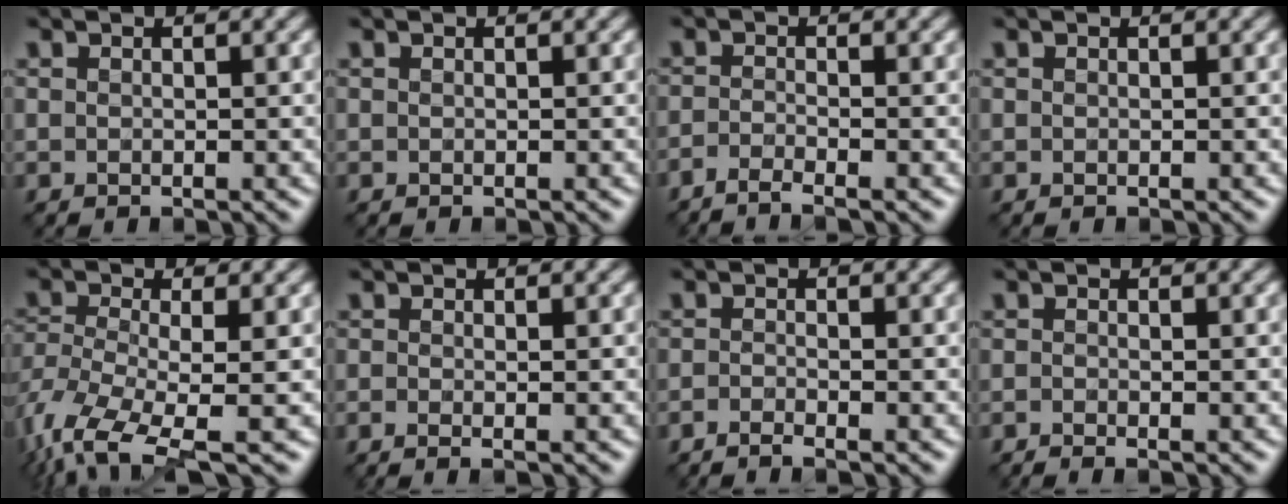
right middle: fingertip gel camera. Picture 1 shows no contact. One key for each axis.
{"total": 0.0}
{"total": 1.9, "fx": -1.7, "fy": -0.1, "fz": 0.9, "tx": -0.022, "ty": -0.006, "tz": -0.043}
{"total": 0.0}
{"total": 8.4, "fx": -4.9, "fy": 3.1, "fz": 6.1, "tx": -0.138, "ty": -0.020, "tz": -0.102}
{"total": 0.9, "fx": -0.6, "fy": -0.1, "fz": 0.7, "tx": -0.021, "ty": -0.007, "tz": -0.014}
{"total": 1.4, "fx": -1.3, "fy": -0.2, "fz": 0.6, "tx": -0.016, "ty": -0.004, "tz": -0.030}
{"total": 1.0, "fx": -0.9, "fy": -0.2, "fz": 0.4, "tx": -0.011, "ty": -0.005, "tz": -0.021}